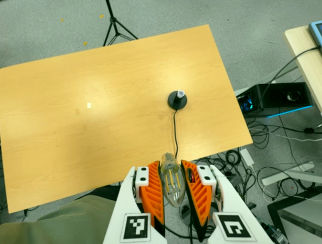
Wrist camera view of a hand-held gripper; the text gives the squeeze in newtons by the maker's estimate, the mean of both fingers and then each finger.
{"total": 21.9, "left": 23.4, "right": 20.3}